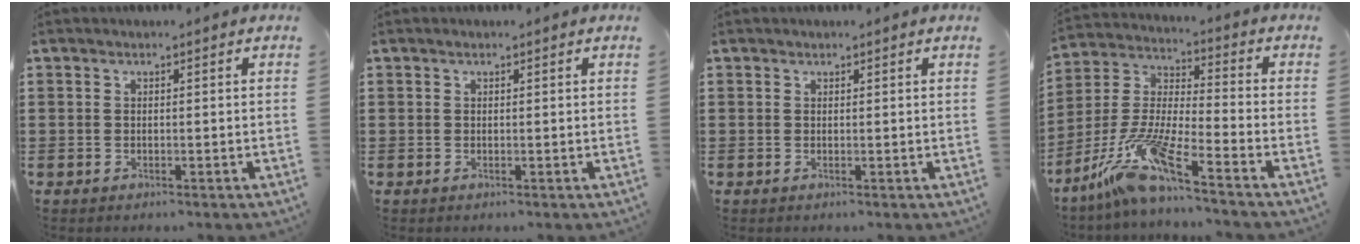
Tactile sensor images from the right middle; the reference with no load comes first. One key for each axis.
{"total": 0.0}
{"total": 0.0}
{"total": 11.3, "fx": -8.7, "fy": 0.1, "fz": 7.3, "tx": -0.169, "ty": -0.016, "tz": -0.181}